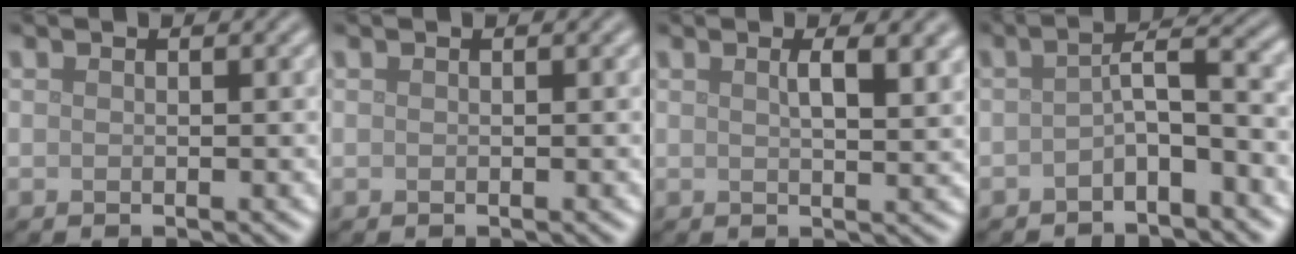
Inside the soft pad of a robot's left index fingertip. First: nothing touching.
{"total": 0.0}
{"total": 3.9, "force": [1.5, 1.2, 3.3], "torque": [-0.043, 0.005, 0.023]}
{"total": 3.6, "force": [-1.4, 1.0, 3.2], "torque": [-0.053, 0.014, -0.033]}